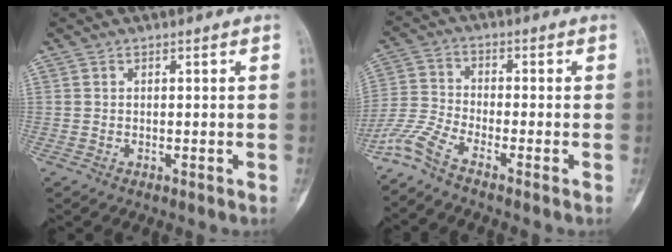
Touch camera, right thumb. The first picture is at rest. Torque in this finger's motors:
{"motor_torque": [0.89, 0.62, 0.30, -0.49, 0.00]}